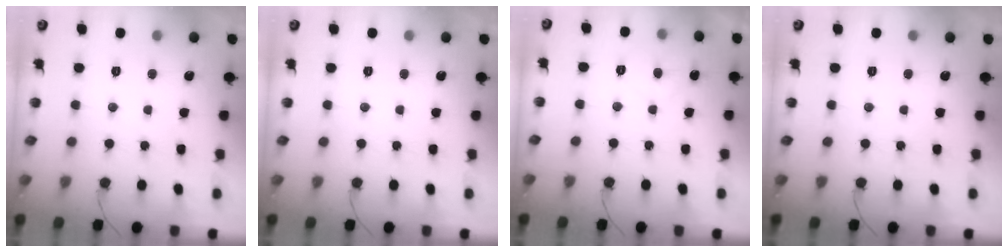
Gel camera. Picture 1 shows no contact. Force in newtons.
{"total": 0.0}
{"total": 2.0, "press": 1.9, "slide": 0.5}
{"total": 0.0}